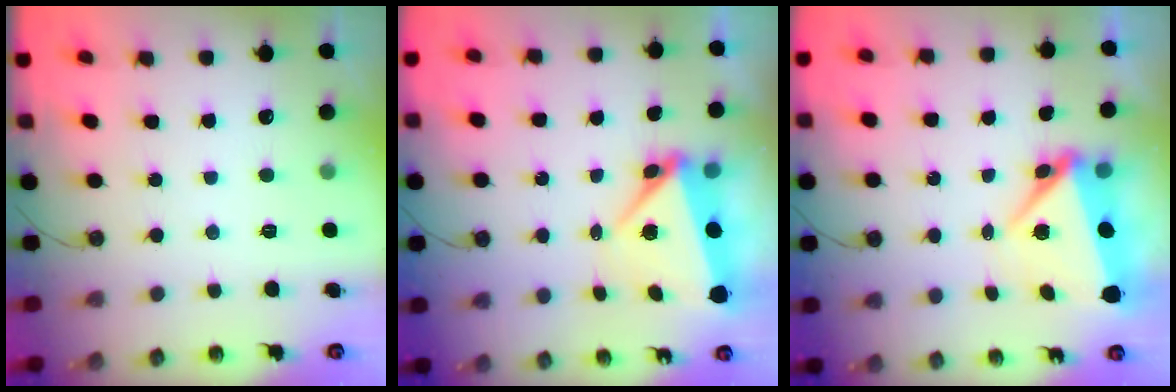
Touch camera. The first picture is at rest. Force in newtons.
{"total": 6.1, "press": 5.9, "slide": 1.5}
{"total": 6.5, "press": 6.3, "slide": 1.7}